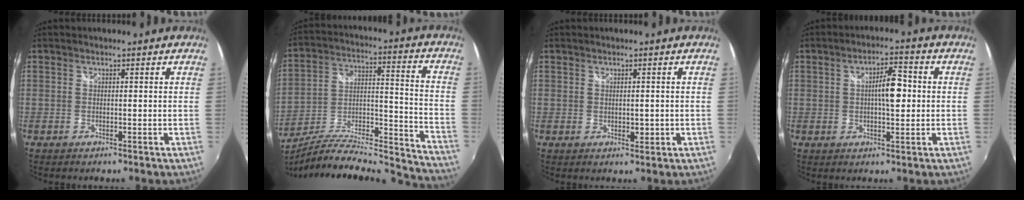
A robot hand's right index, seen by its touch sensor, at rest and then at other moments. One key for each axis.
{"total": 23.8, "fx": -21.1, "fy": 2.3, "fz": 10.7, "tx": -0.154, "ty": -0.021, "tz": -0.325}
{"total": 1.7, "fx": -0.1, "fy": 0.9, "fz": 1.5, "tx": -0.020, "ty": -0.003, "tz": 0.001}
{"total": 6.4, "fx": 0.5, "fy": 2.1, "fz": 6.1, "tx": -0.096, "ty": 0.006, "tz": 0.009}